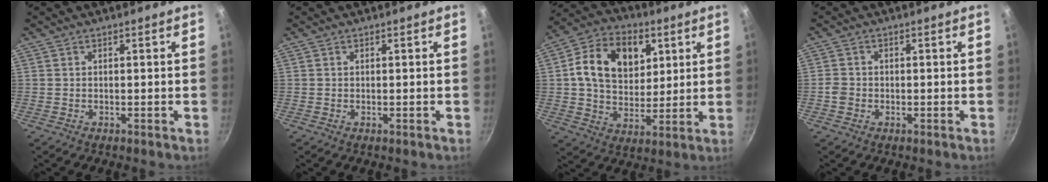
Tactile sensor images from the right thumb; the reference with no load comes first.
{"total": 0.0}
{"total": 16.4, "force": [4.5, 11.8, 10.5], "torque": [-0.148, 0.001, 0.076]}
{"total": 1.9, "force": [-0.5, 1.6, 0.9], "torque": [-0.011, 0.008, -0.011]}